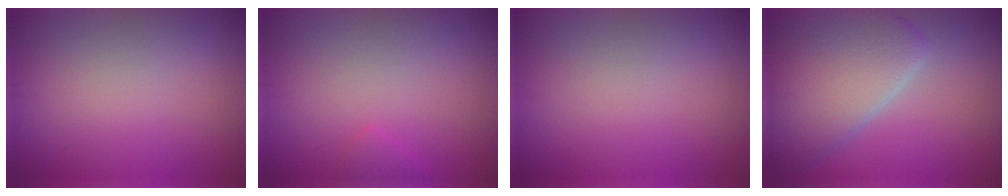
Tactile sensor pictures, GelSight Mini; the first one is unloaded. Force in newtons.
{"total": 1.0, "press": 1.0, "slide": 0.2}
{"total": 0.0}
{"total": 8.3, "press": 8.3, "slide": 0.6}